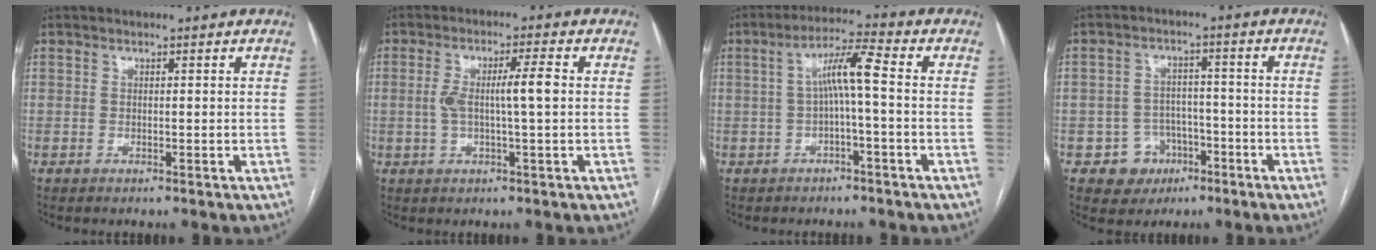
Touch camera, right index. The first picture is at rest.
{"total": 5.9, "force": [0.1, 0.2, 5.9], "torque": [-0.111, 0.011, 0.003]}
{"total": 6.2, "force": [-0.1, 0.2, 6.2], "torque": [-0.110, 0.026, -0.001]}
{"total": 6.1, "force": [-2.8, 5.4, 0.8], "torque": [-0.002, 0.015, -0.036]}